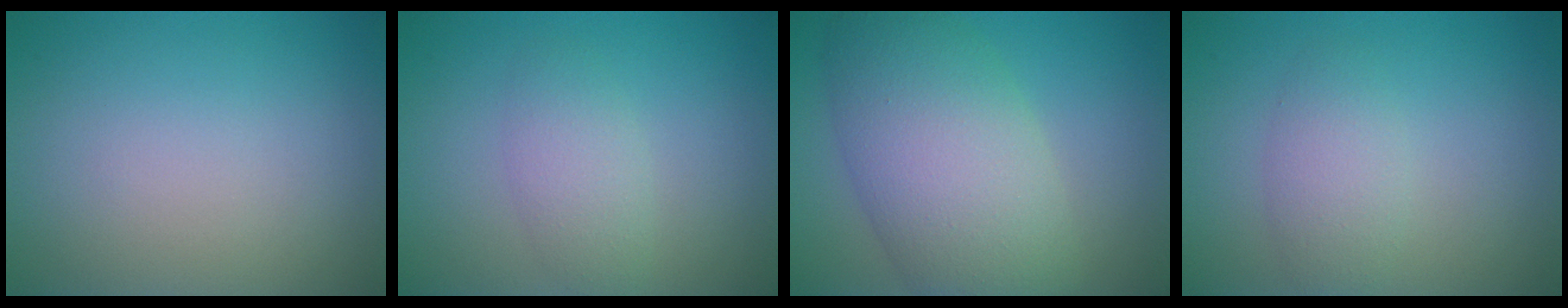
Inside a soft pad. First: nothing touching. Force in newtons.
{"total": 2.4, "press": 2.4, "slide": 0.2}
{"total": 9.5, "press": 9.4, "slide": 0.6}
{"total": 2.6, "press": 2.6, "slide": 0.0}